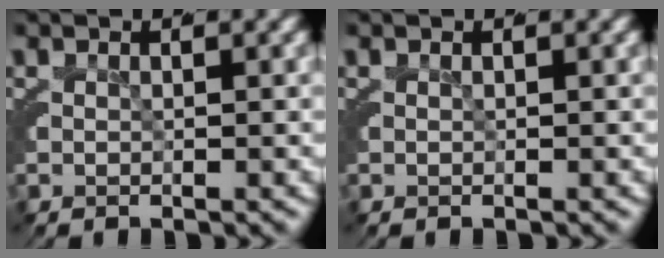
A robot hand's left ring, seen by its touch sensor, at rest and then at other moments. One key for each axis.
{"total": 0.0}